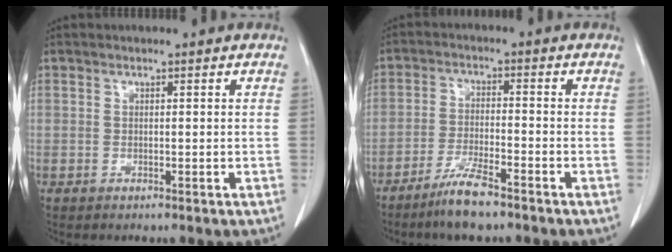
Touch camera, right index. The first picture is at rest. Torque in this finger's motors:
{"motor_torque": [0.05, -0.01, 0.06, 0.00]}